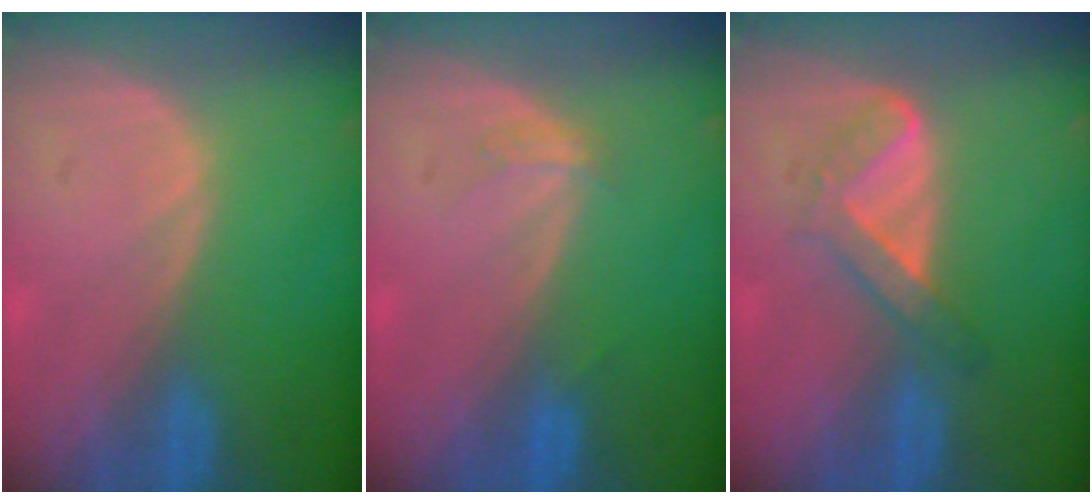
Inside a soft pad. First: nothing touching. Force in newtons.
{"total": 1.5, "press": 1.4, "slide": 0.3}
{"total": 4.5, "press": 4.4, "slide": 1.0}